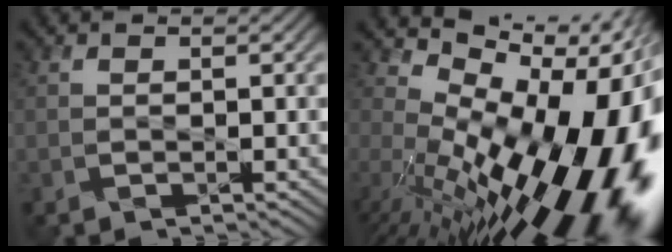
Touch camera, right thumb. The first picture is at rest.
{"total": 19.5, "force": [-1.2, 10.0, 16.7], "torque": [-0.227, -0.027, 0.002]}